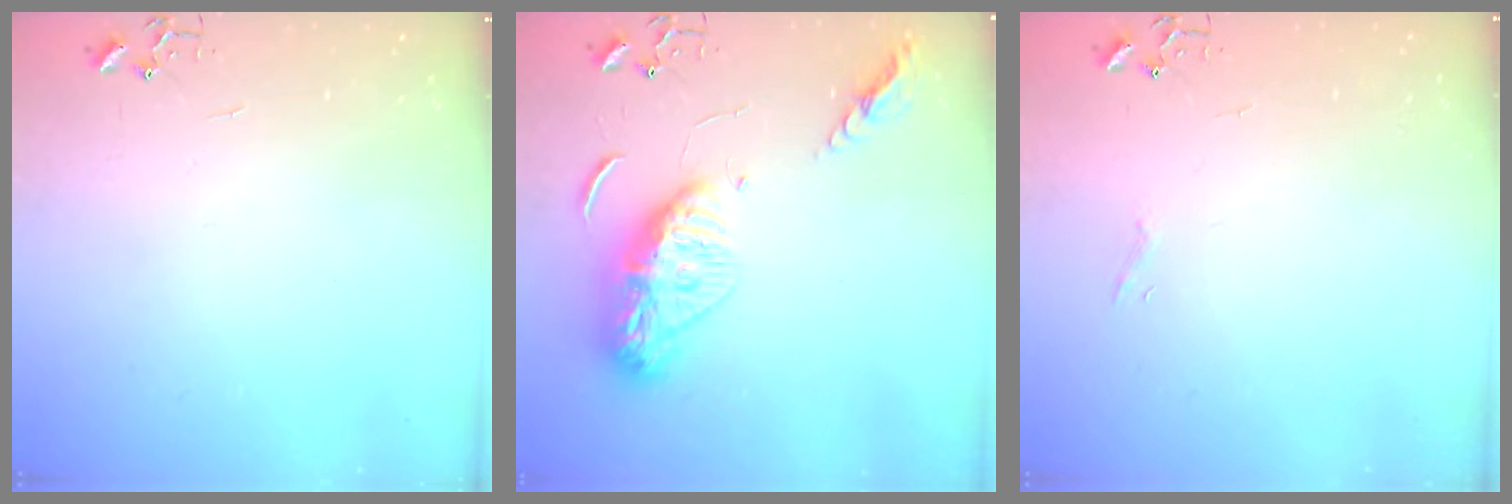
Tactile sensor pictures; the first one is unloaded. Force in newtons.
{"total": 13.5, "press": 13.5, "slide": 1.2}
{"total": 4.2, "press": 4.2, "slide": 0.3}